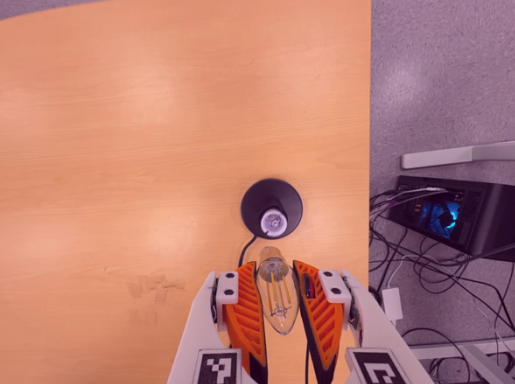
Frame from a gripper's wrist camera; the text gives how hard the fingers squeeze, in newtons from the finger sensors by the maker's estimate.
{"total": 21.3, "left": 23.7, "right": 18.9}